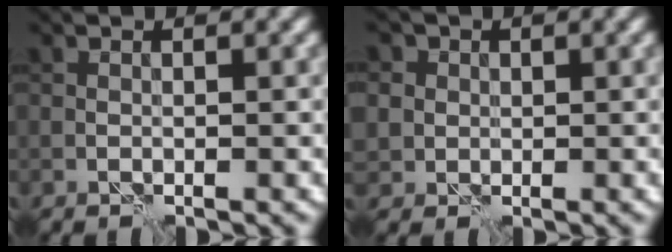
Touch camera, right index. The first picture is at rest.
{"total": 3.9, "force": [1.6, 3.3, 1.3], "torque": [-0.016, 0.013, 0.016]}